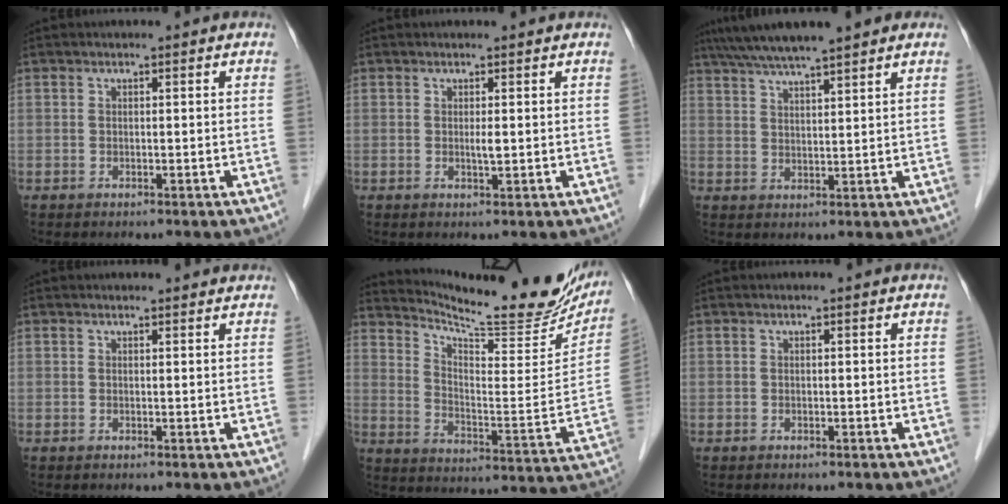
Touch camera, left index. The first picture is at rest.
{"total": 1.1, "force": [0.3, 0.1, 1.1], "torque": [-0.024, -0.002, 0.006]}
{"total": 10.3, "force": [8.6, 0.5, 5.8], "torque": [-0.101, 0.036, 0.131]}
{"total": 2.3, "force": [2.2, 0.4, 0.2], "torque": [-0.012, 0.008, 0.023]}
{"total": 21.5, "force": [19.6, 2.8, 8.4], "torque": [-0.133, -0.062, 0.267]}
{"total": 0.0}